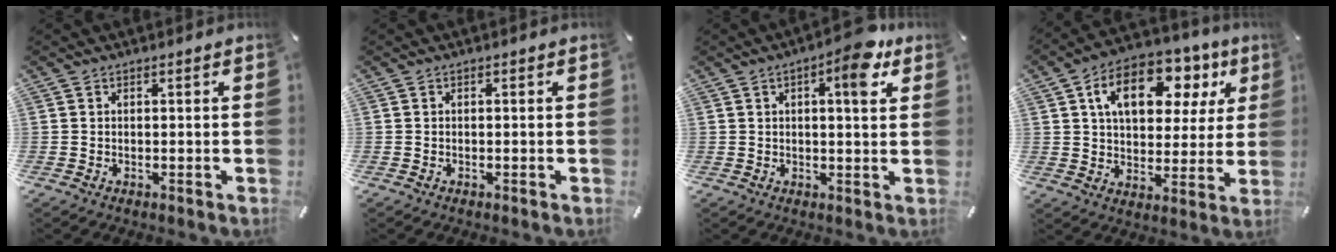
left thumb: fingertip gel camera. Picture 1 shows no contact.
{"total": 0.0}
{"total": 7.9, "force": [3.7, 2.4, 6.5], "torque": [-0.078, -0.018, 0.050]}
{"total": 15.8, "force": [6.9, 10.1, 10.0], "torque": [-0.157, -0.013, 0.118]}